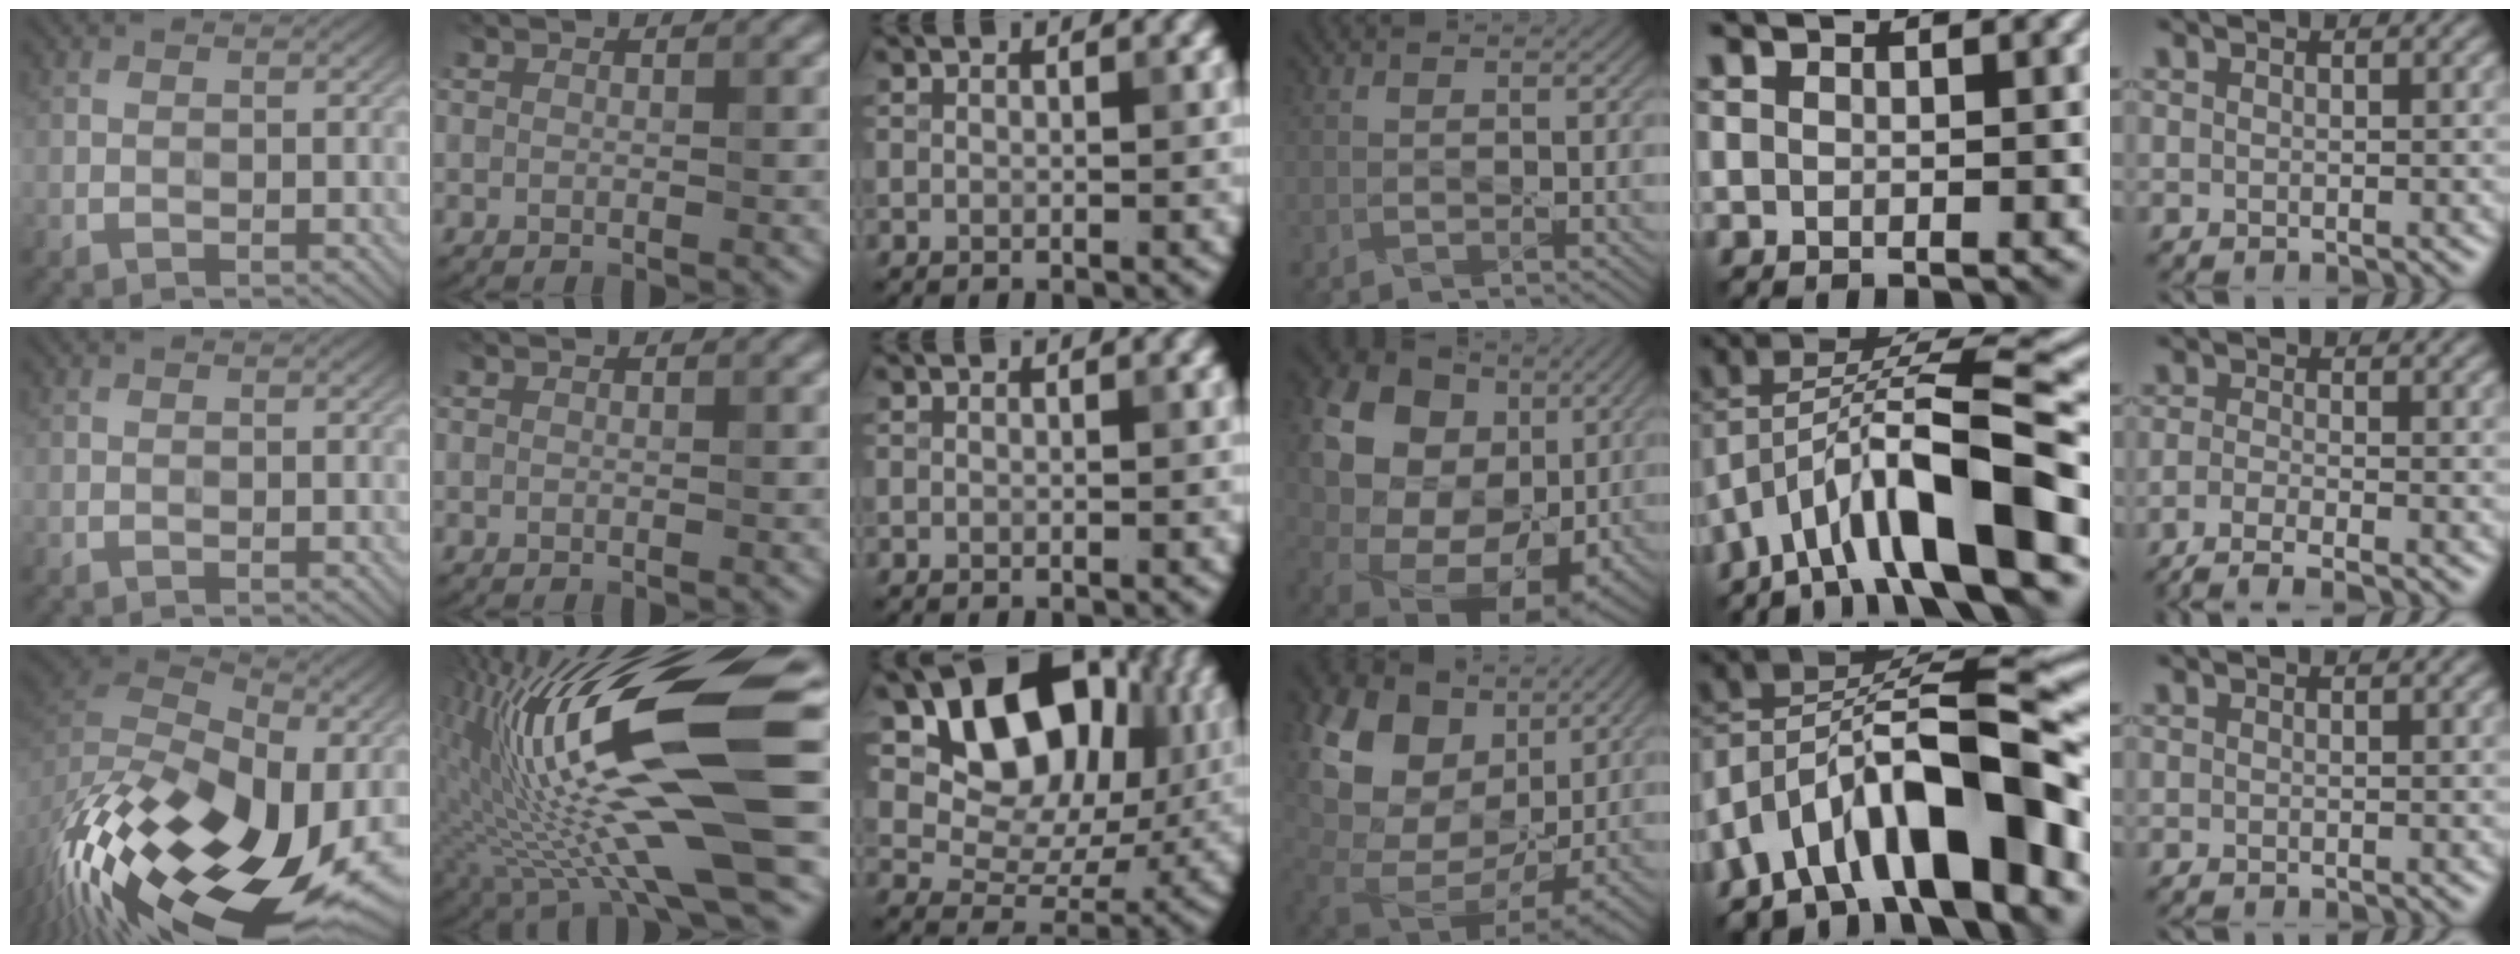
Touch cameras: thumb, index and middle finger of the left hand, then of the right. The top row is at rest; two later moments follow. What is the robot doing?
{"motion": "wipe", "object": "glass cup"}